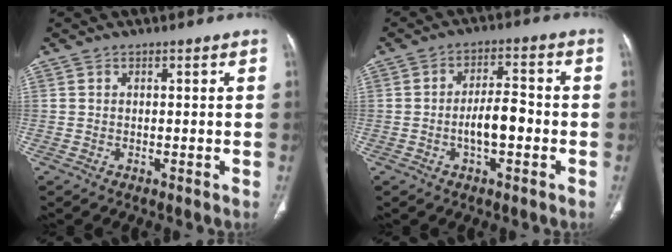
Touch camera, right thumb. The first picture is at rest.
{"total": 6.9, "force": [-1.7, 2.9, 6.0], "torque": [-0.101, 0.023, -0.031]}